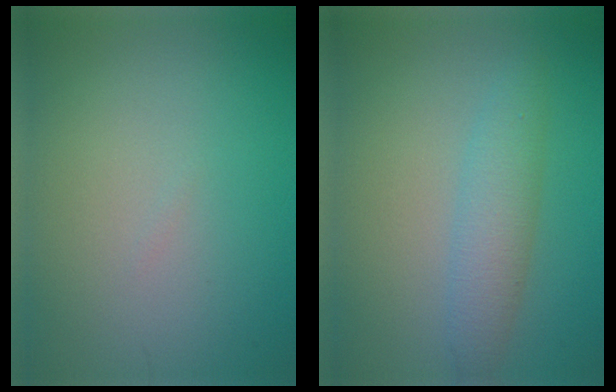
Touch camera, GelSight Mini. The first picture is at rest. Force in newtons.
{"total": 3.0, "press": 3.0, "slide": 0.1}